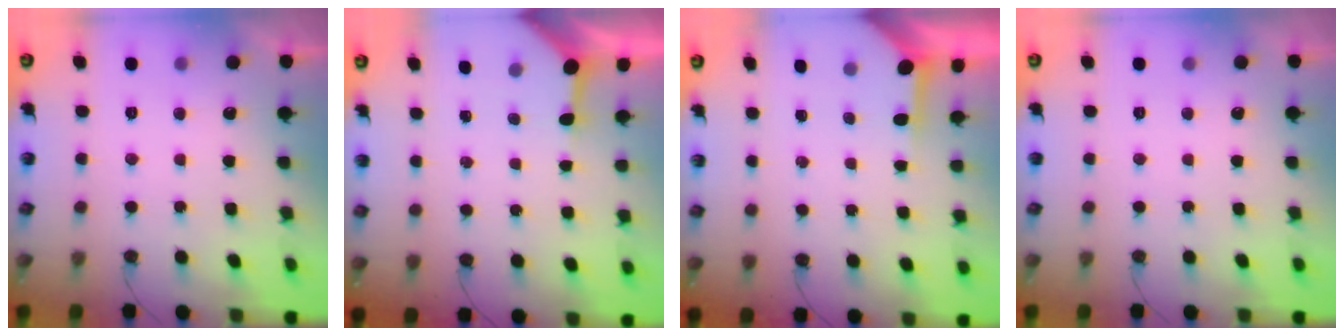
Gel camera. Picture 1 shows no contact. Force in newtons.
{"total": 3.8, "press": 3.8, "slide": 0.4}
{"total": 3.5, "press": 3.5, "slide": 0.3}
{"total": 0.0}